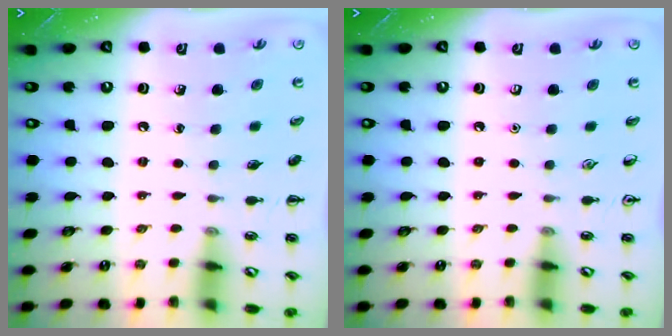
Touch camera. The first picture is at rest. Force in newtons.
{"total": 0.0}